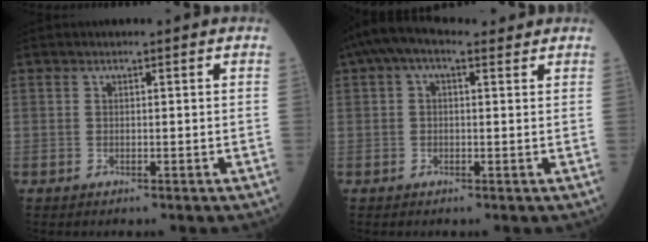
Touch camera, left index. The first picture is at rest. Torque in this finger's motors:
{"motor_torque": [0.59, -0.54, -0.01, 0.10]}